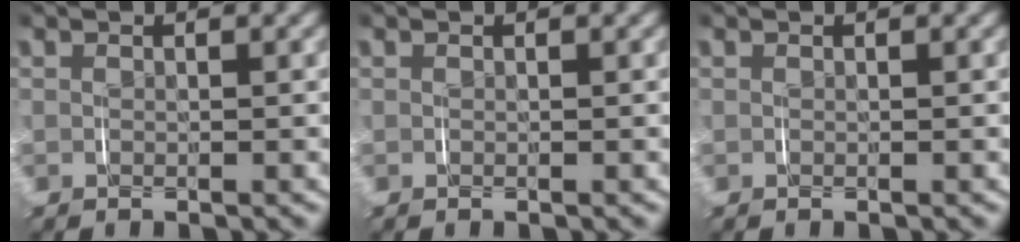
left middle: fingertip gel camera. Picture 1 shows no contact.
{"total": 0.0}
{"total": 0.0}